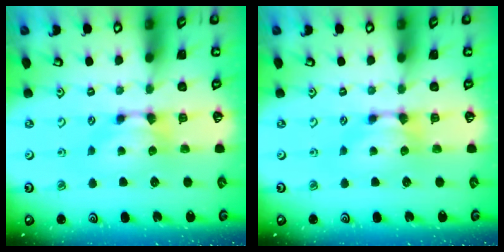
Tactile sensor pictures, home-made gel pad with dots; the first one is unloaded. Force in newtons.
{"total": 0.0}